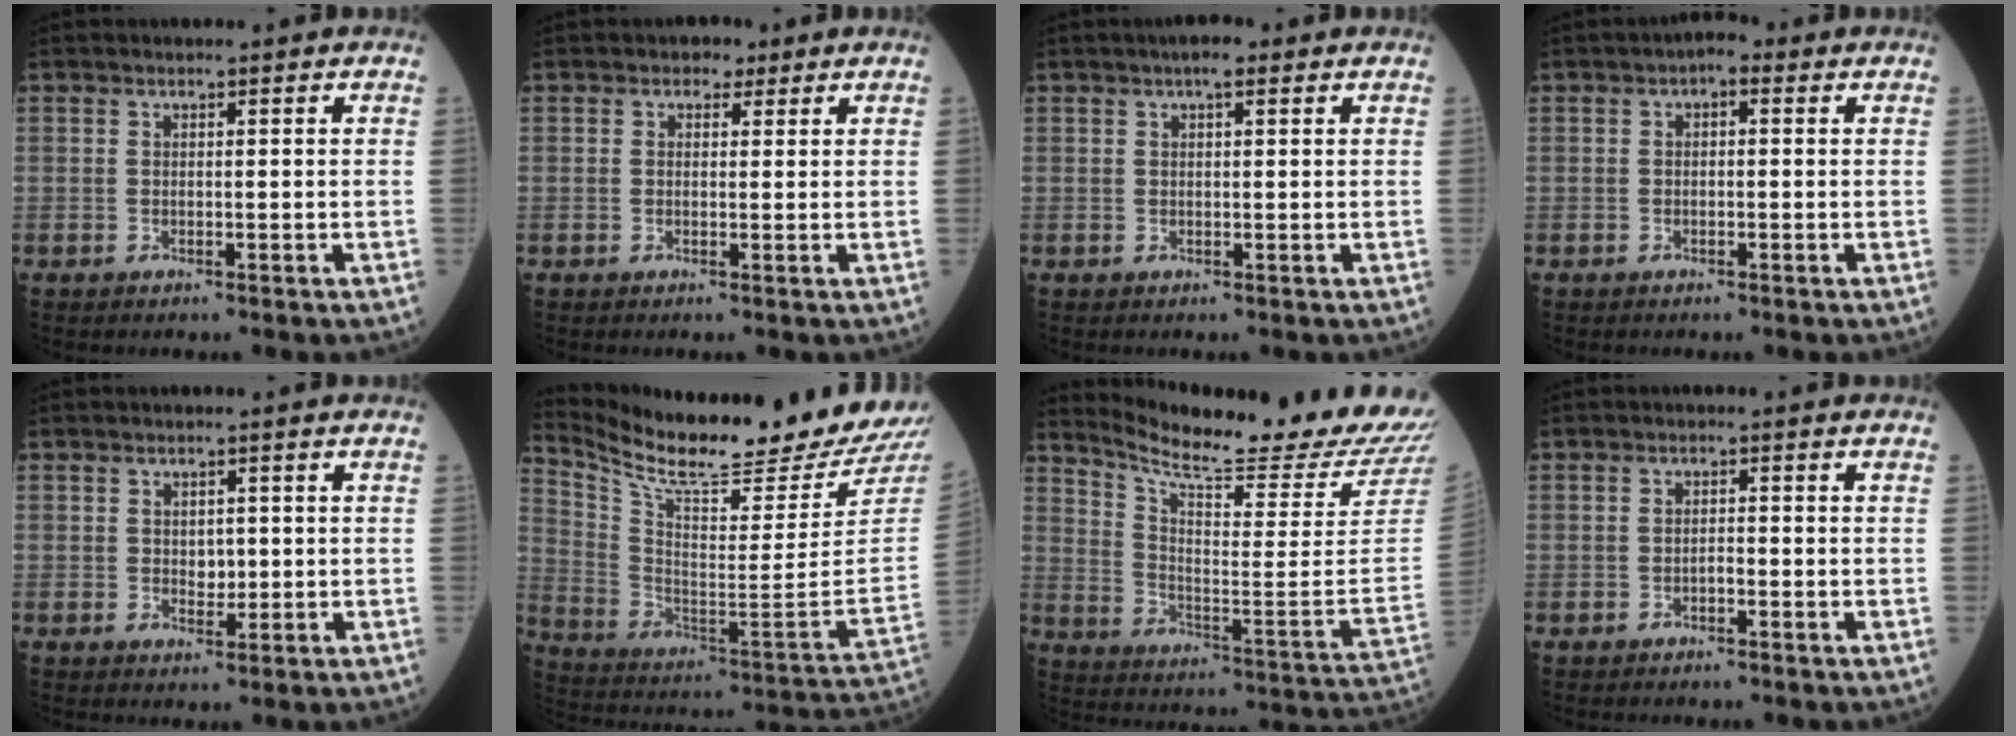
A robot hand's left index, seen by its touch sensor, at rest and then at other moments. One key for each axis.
{"total": 1.8, "fx": 1.0, "fy": 1.4, "fz": 0.6, "tx": -0.004, "ty": 0.001, "tz": 0.007}
{"total": 2.5, "fx": 1.5, "fy": 0.7, "fz": 2.0, "tx": -0.029, "ty": 0.007, "tz": 0.018}
{"total": 1.9, "fx": 0.5, "fy": 1.0, "fz": 1.5, "tx": -0.013, "ty": 0.006, "tz": -0.002}
{"total": 1.9, "fx": 0.0, "fy": 1.3, "fz": 1.3, "tx": -0.018, "ty": -0.005, "tz": 0.002}
{"total": 22.7, "fx": 21.2, "fy": -0.9, "fz": 8.2, "tx": -0.166, "ty": -0.116, "tz": 0.319}
{"total": 22.2, "fx": 20.8, "fy": -0.4, "fz": 7.6, "tx": -0.140, "ty": -0.113, "tz": 0.281}
{"total": 0.9, "fx": -0.7, "fy": 0.1, "fz": 0.5, "tx": -0.004, "ty": 0.000, "tz": -0.016}